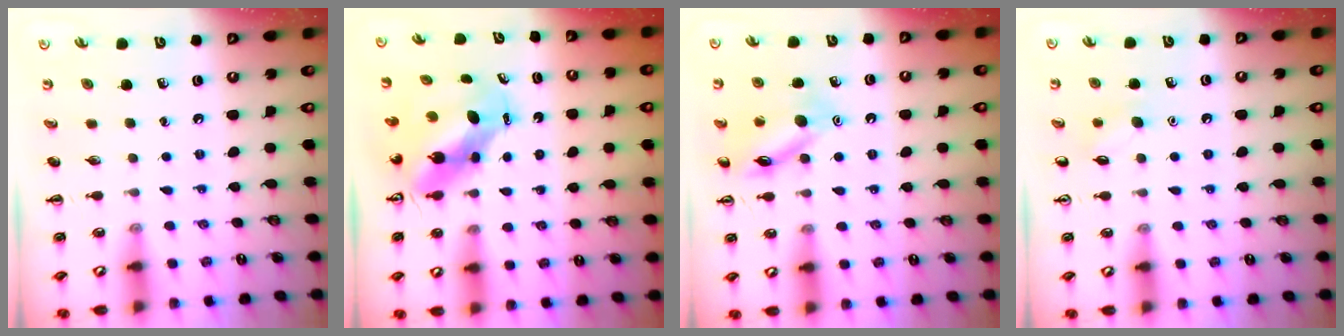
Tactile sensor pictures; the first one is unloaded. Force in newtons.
{"total": 7.5, "press": 7.1, "slide": 2.2}
{"total": 12.7, "press": 12.6, "slide": 1.1}
{"total": 5.4, "press": 5.2, "slide": 1.5}